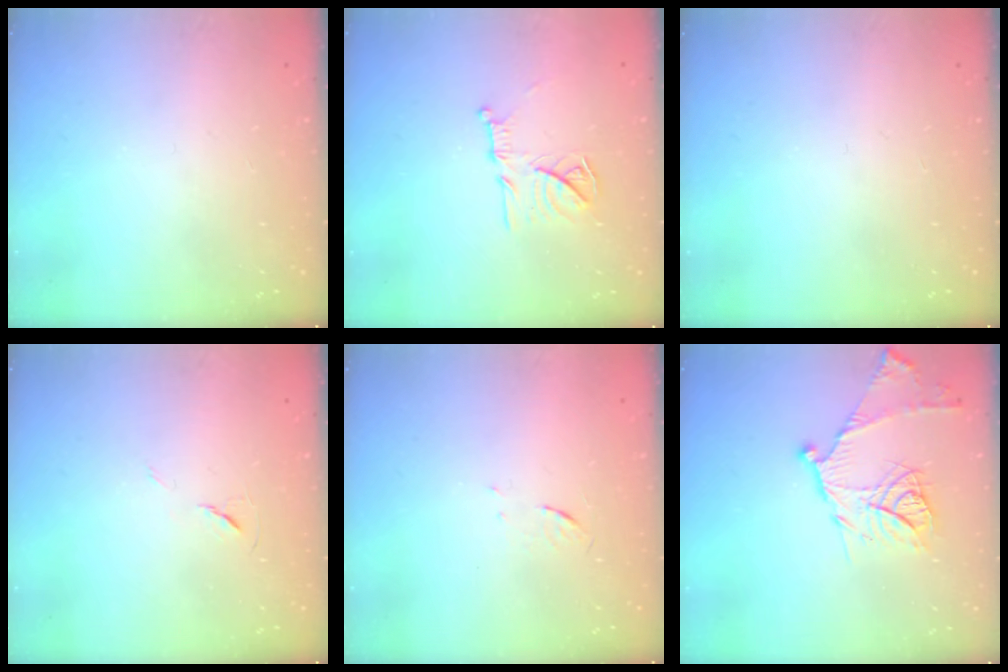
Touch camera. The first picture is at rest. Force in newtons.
{"total": 12.5, "press": 12.5, "slide": 0.8}
{"total": 0.0}
{"total": 6.0, "press": 5.5, "slide": 2.3}
{"total": 3.2, "press": 3.0, "slide": 1.3}
{"total": 15.0, "press": 14.9, "slide": 1.2}